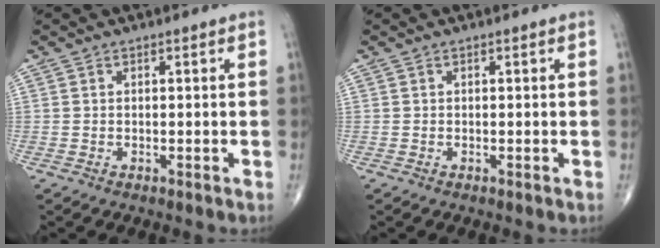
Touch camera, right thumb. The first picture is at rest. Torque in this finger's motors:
{"motor_torque": [0.02, 0.03, -0.02, 0.02, 0.00]}